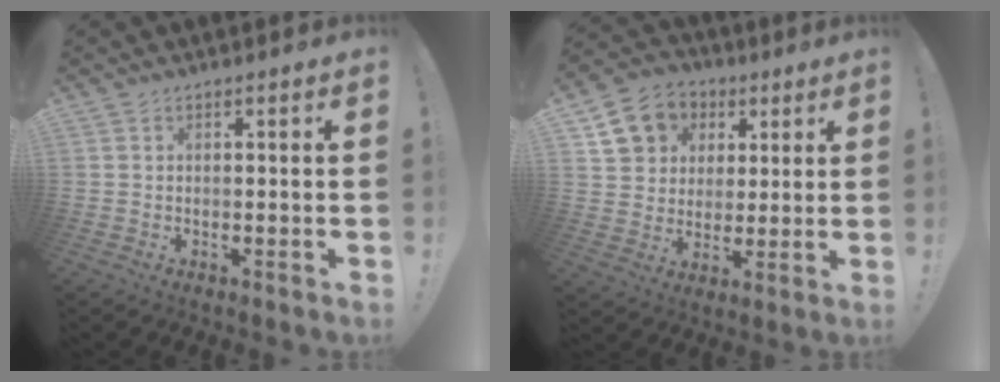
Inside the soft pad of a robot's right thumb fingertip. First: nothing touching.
{"total": 12.5, "force": [5.0, 10.6, 4.2], "torque": [-0.056, -0.019, 0.106]}